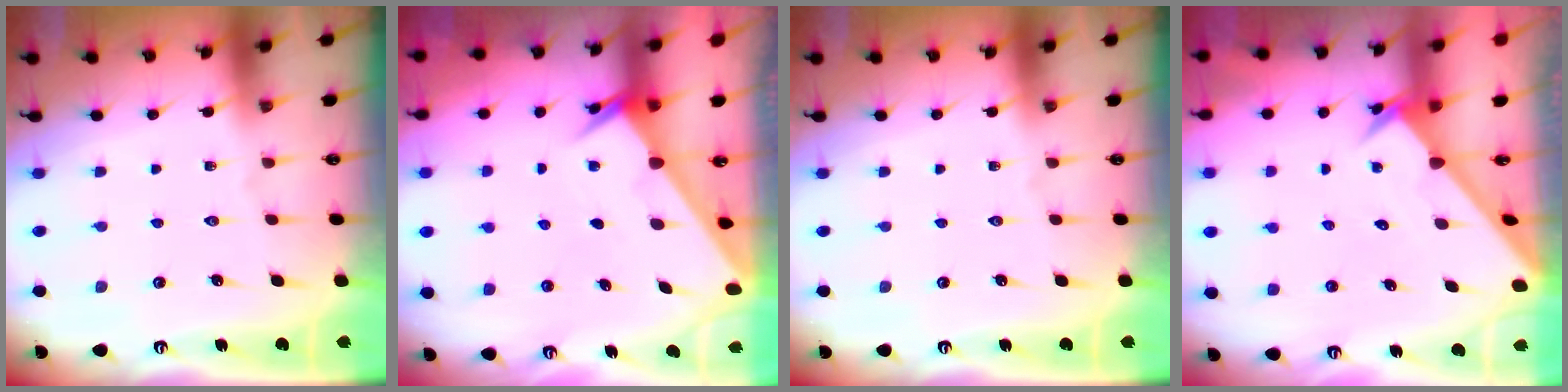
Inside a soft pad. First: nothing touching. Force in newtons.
{"total": 2.0, "press": 2.0, "slide": 0.1}
{"total": 0.0}
{"total": 2.6, "press": 2.6, "slide": 0.2}